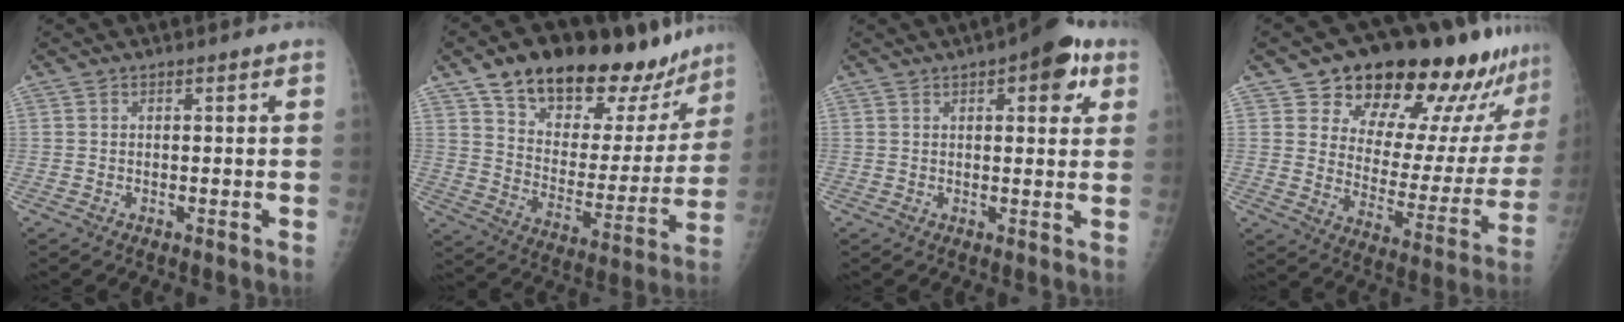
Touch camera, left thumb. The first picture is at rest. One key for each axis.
{"total": 25.4, "fx": 18.6, "fy": 11.7, "fz": 12.7, "tx": -0.149, "ty": -0.072, "tz": 0.285}
{"total": 8.6, "fx": 4.0, "fy": 3.6, "fz": 6.7, "tx": -0.058, "ty": -0.006, "tz": 0.044}
{"total": 24.3, "fx": 18.7, "fy": 9.3, "fz": 12.4, "tx": -0.131, "ty": -0.089, "tz": 0.257}